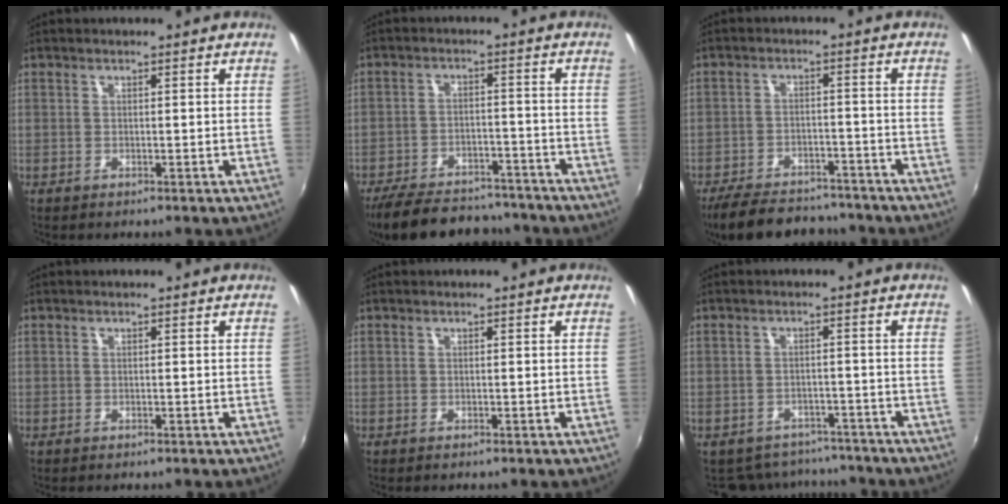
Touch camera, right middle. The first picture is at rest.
{"total": 18.4, "force": [-15.5, 6.4, 7.7], "torque": [-0.171, -0.003, -0.221]}
{"total": 15.3, "force": [-12.8, 5.4, 6.2], "torque": [-0.143, -0.006, -0.186]}
{"total": 0.0}
{"total": 0.0}
{"total": 9.2, "force": [-7.9, 4.3, 1.7], "torque": [-0.047, 0.006, -0.101]}